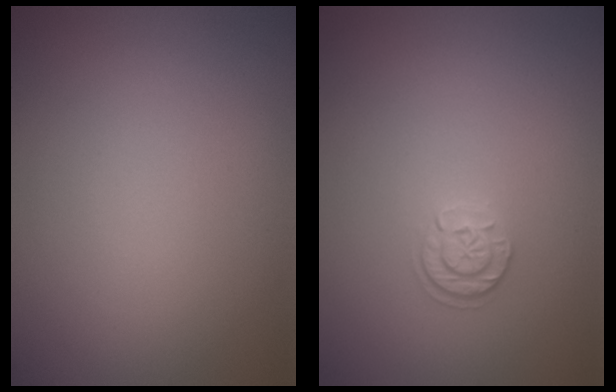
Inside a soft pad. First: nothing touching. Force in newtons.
{"total": 1.8, "press": 1.7, "slide": 0.4}